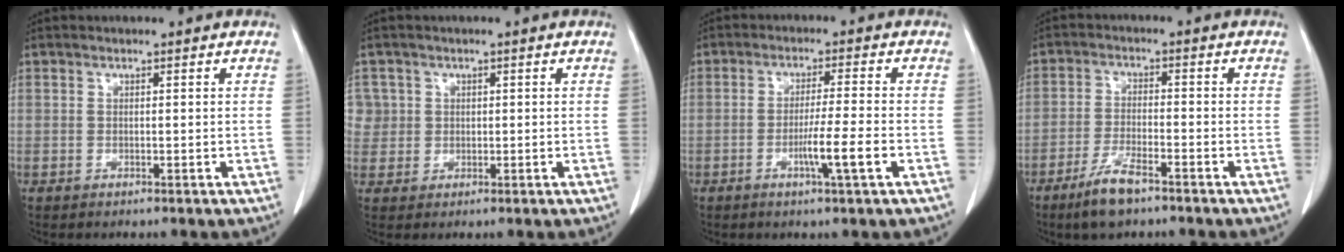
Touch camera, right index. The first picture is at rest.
{"total": 3.4, "force": [0.9, 3.3, -0.3], "torque": [0.022, 0.008, 0.018]}
{"total": 5.9, "force": [-2.1, -0.8, 5.5], "torque": [-0.095, -0.011, -0.037]}
{"total": 6.4, "force": [-4.5, 1.2, 4.3], "torque": [-0.091, -0.008, -0.082]}